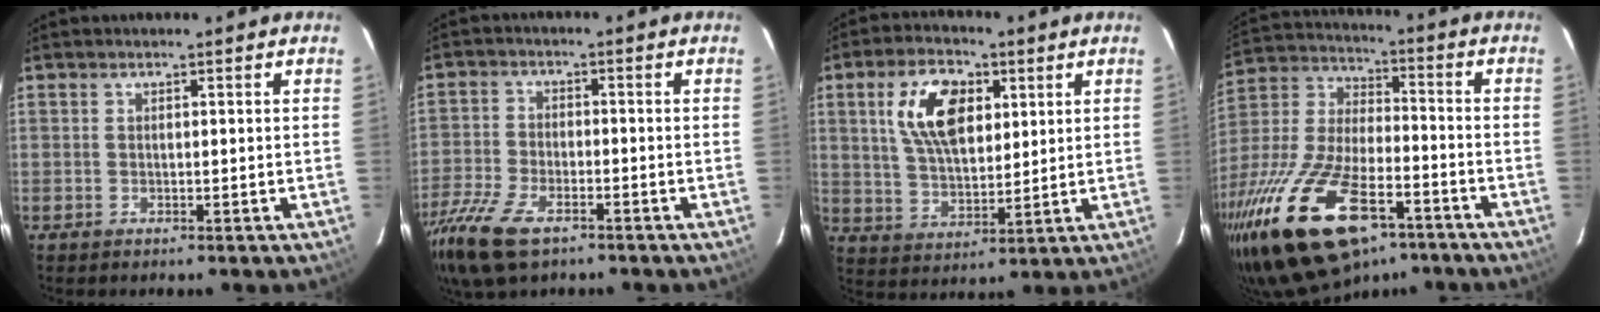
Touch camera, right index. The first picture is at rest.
{"total": 14.4, "force": [-9.5, 6.1, 8.8], "torque": [-0.220, -0.040, -0.188]}
{"total": 12.4, "force": [4.2, 6.7, 9.5], "torque": [-0.178, 0.019, 0.083]}
{"total": 27.8, "force": [-16.1, 11.8, 19.4], "torque": [-0.401, -0.038, -0.274]}